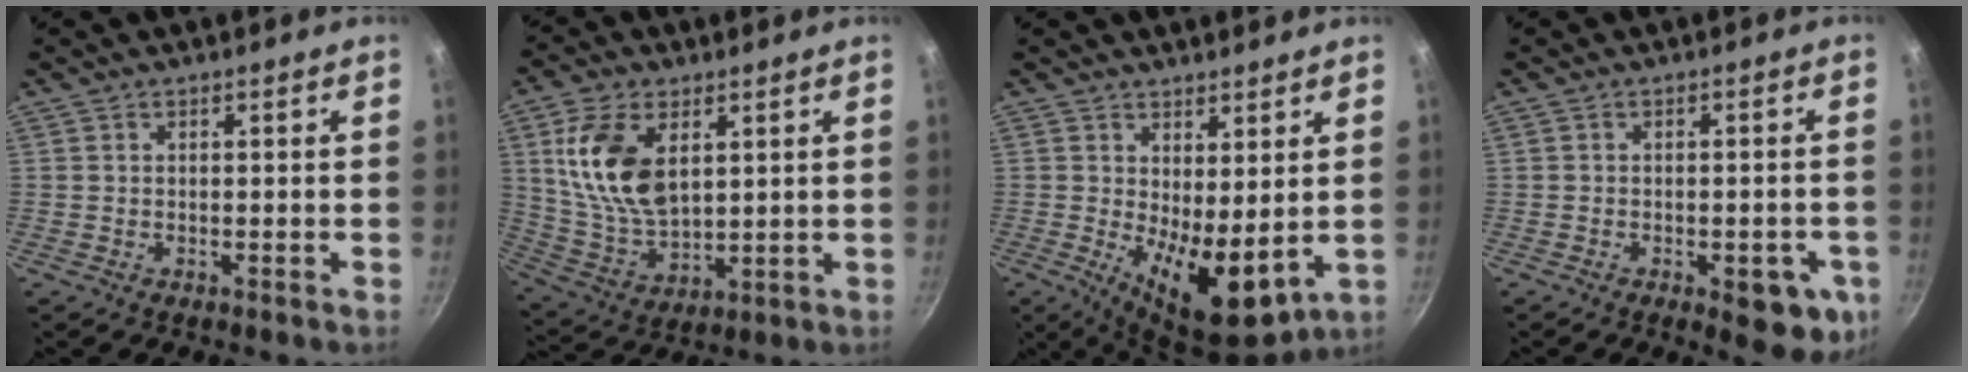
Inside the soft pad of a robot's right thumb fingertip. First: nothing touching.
{"total": 15.1, "force": [4.5, 8.8, 11.4], "torque": [-0.204, -0.023, 0.098]}
{"total": 10.9, "force": [0.8, 4.7, 9.8], "torque": [-0.134, -0.029, 0.022]}
{"total": 9.2, "force": [-3.2, 4.0, 7.7], "torque": [-0.056, 0.010, -0.035]}